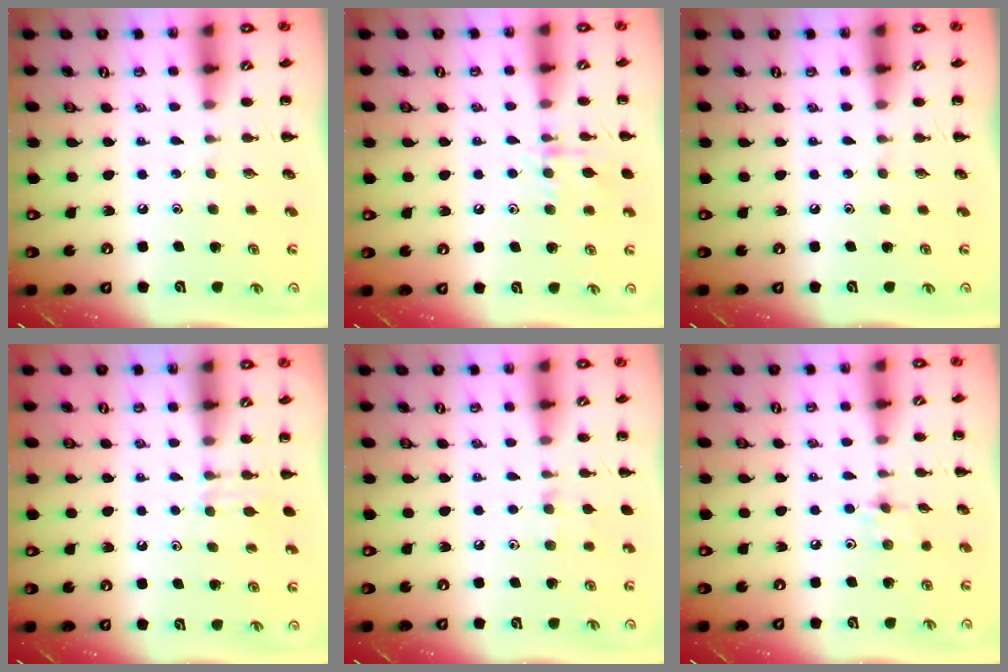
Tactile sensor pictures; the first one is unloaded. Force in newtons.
{"total": 8.1, "press": 8.1, "slide": 1.2}
{"total": 0.0}
{"total": 3.9, "press": 3.7, "slide": 1.5}
{"total": 6.5, "press": 6.2, "slide": 1.8}
{"total": 5.9, "press": 5.7, "slide": 1.7}